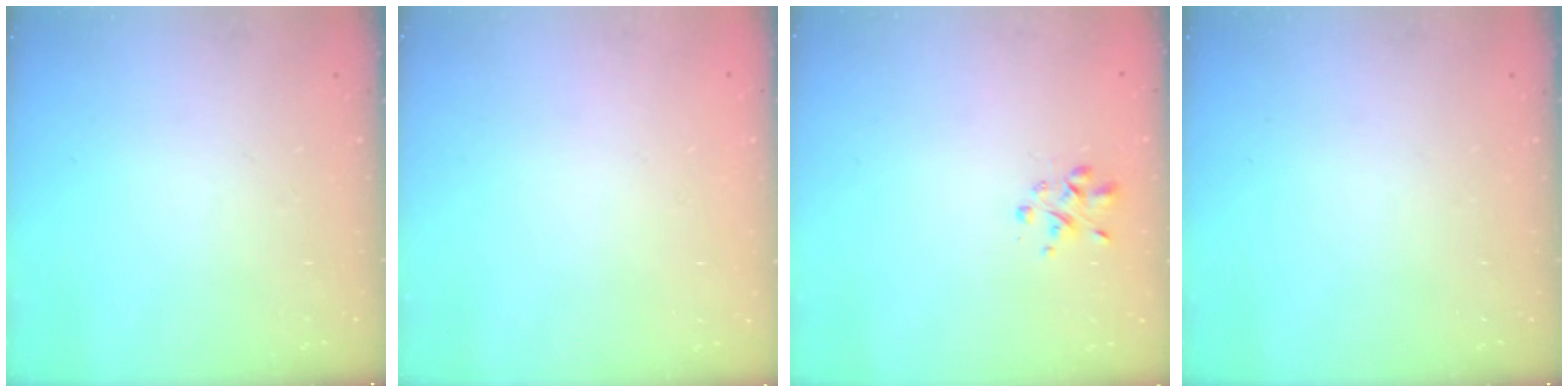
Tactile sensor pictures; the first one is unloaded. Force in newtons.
{"total": 1.6, "press": 1.6, "slide": 0.2}
{"total": 1.6, "press": 1.5, "slide": 0.5}
{"total": 0.0}